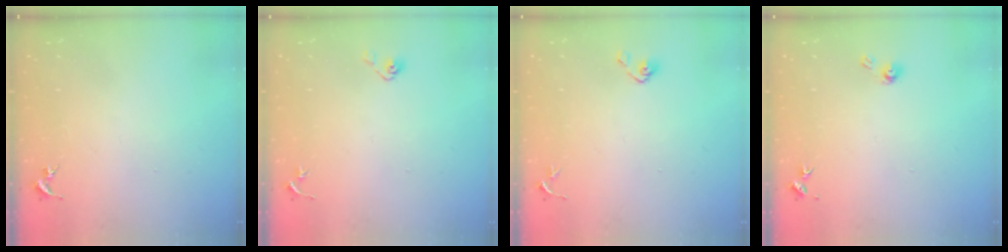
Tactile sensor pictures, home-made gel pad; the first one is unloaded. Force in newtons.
{"total": 4.0, "press": 3.6, "slide": 1.8}
{"total": 4.9, "press": 4.6, "slide": 1.8}
{"total": 4.9, "press": 4.9, "slide": 0.5}